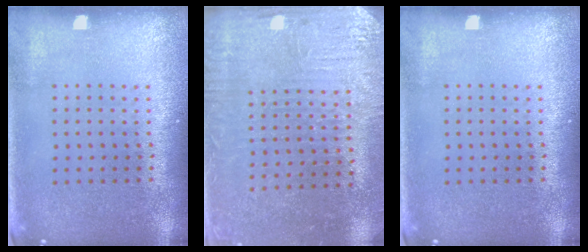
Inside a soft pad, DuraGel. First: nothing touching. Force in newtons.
{"total": 3.1, "press": 3.0, "slide": 0.7}
{"total": 0.0}